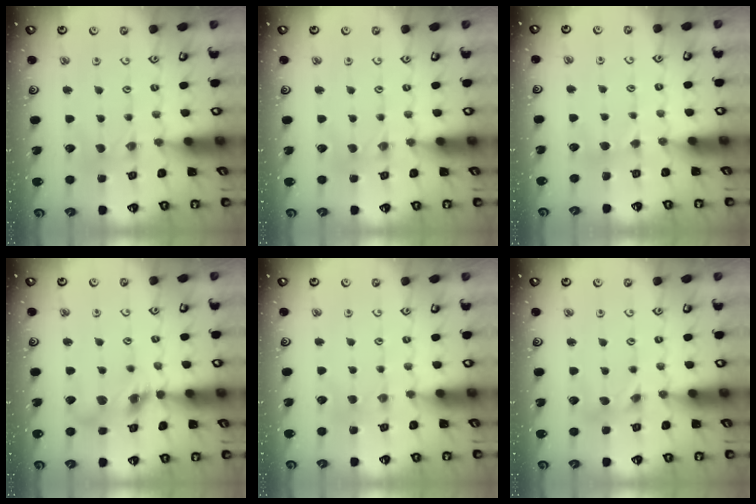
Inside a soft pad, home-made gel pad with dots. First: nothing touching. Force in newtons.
{"total": 0.8, "press": 0.8, "slide": 0.1}
{"total": 2.4, "press": 2.4, "slide": 0.3}
{"total": 11.1, "press": 11.0, "slide": 1.1}
{"total": 2.7, "press": 2.6, "slide": 0.4}
{"total": 1.1, "press": 1.1, "slide": 0.2}